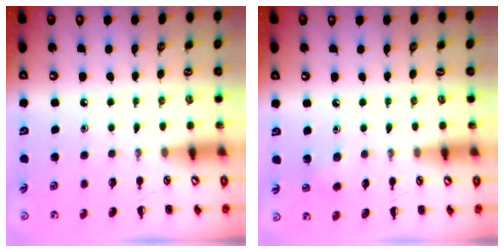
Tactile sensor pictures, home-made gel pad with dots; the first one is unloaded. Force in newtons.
{"total": 3.6, "press": 3.5, "slide": 1.1}